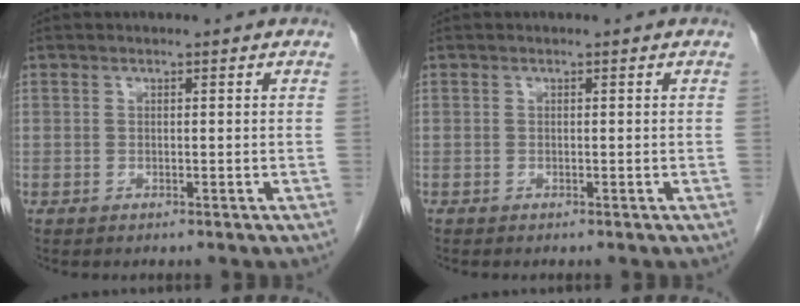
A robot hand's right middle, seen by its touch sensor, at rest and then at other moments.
{"total": 0.0}